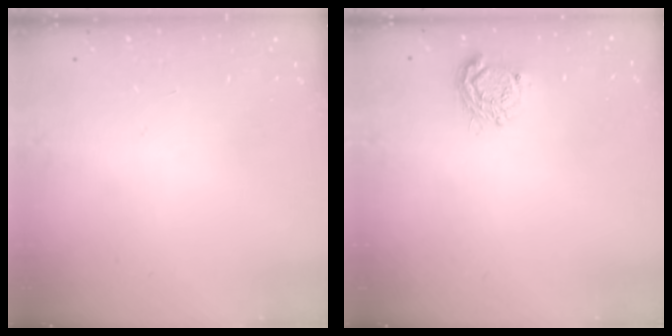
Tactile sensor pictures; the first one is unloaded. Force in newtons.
{"total": 7.0, "press": 7.0, "slide": 0.5}